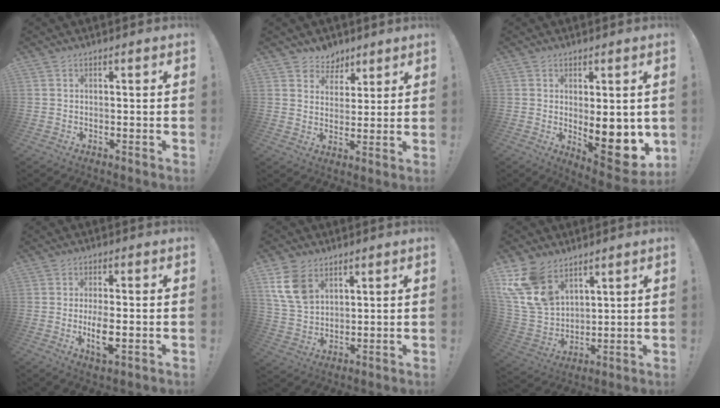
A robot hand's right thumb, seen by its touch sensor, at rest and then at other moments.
{"total": 6.3, "force": [4.0, 4.9, 0.2], "torque": [0.000, -0.035, 0.079]}
{"total": 12.4, "force": [-0.5, 4.7, 11.4], "torque": [-0.131, -0.017, 0.003]}
{"total": 6.4, "force": [-1.2, 2.1, 5.9], "torque": [-0.109, -0.016, -0.025]}
{"total": 11.3, "force": [5.9, 7.7, 5.8], "torque": [-0.112, -0.018, 0.121]}
{"total": 15.6, "force": [9.9, 9.5, 7.4], "torque": [-0.162, -0.057, 0.192]}